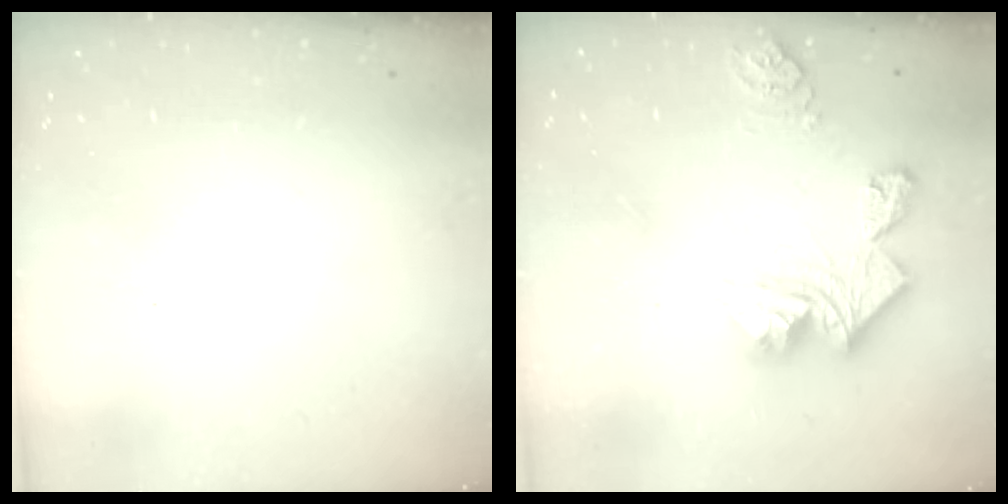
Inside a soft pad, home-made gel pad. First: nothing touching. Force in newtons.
{"total": 16.6, "press": 16.5, "slide": 1.9}